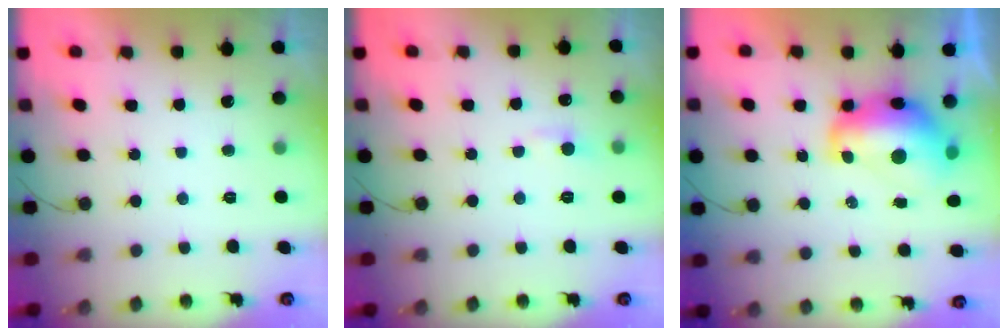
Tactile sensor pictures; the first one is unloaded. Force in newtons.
{"total": 4.3, "press": 4.2, "slide": 0.6}
{"total": 12.2, "press": 12.1, "slide": 1.6}